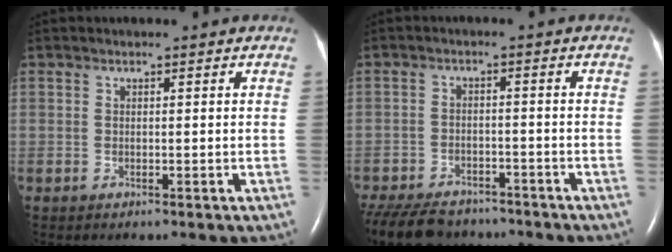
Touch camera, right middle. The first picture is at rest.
{"total": 14.9, "force": [-12.2, 6.2, 5.9], "torque": [-0.154, -0.019, -0.175]}